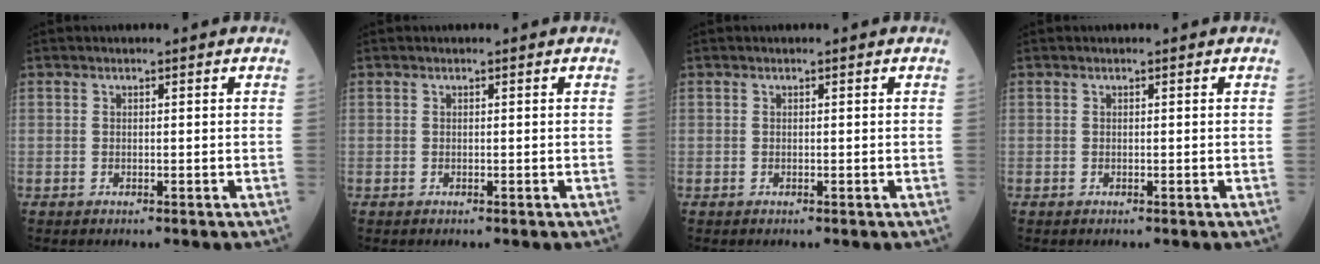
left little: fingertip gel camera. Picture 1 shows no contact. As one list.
[{"total": 0.0}, {"total": 0.0}, {"total": 0.0}]